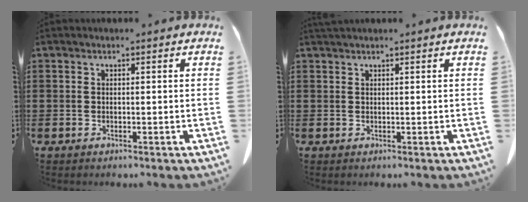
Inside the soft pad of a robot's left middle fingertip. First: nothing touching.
{"total": 0.8, "force": [0.7, 0.0, 0.2], "torque": [-0.007, -0.003, 0.015]}